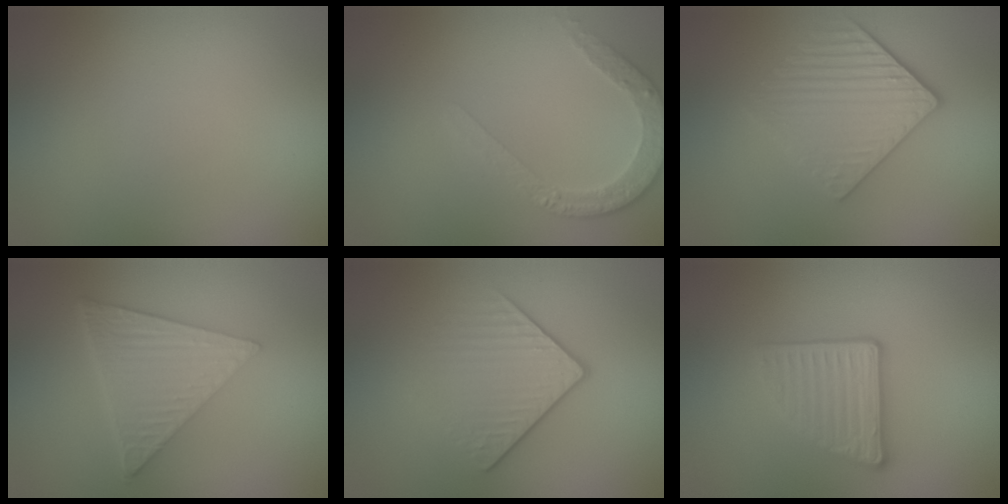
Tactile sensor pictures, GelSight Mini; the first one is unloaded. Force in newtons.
{"total": 2.9, "press": 2.5, "slide": 1.6}
{"total": 4.1, "press": 3.5, "slide": 2.2}
{"total": 6.6, "press": 4.3, "slide": 5.0}
{"total": 3.9, "press": 2.8, "slide": 2.7}
{"total": 3.6, "press": 3.1, "slide": 1.8}